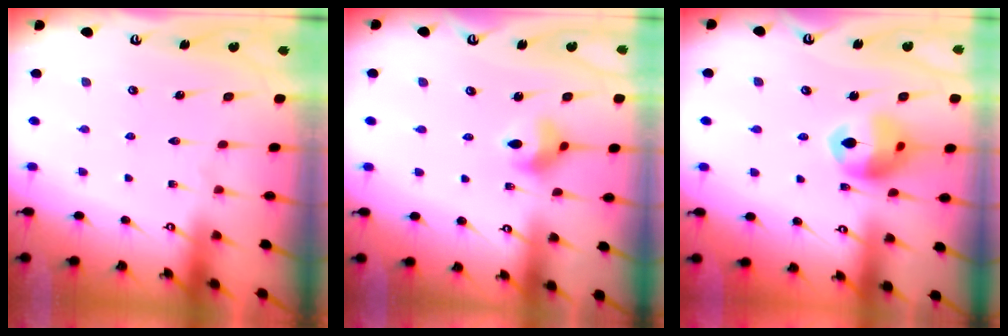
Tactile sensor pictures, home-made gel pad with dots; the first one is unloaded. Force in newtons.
{"total": 7.2, "press": 7.2, "slide": 0.5}
{"total": 12.6, "press": 12.6, "slide": 1.2}